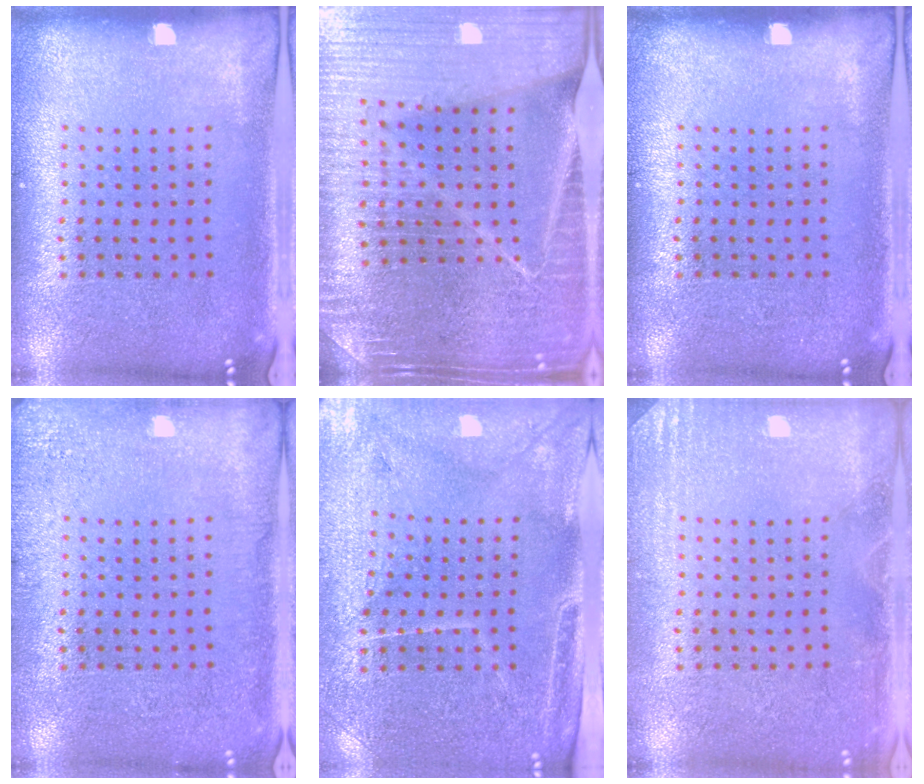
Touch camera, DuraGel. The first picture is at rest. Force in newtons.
{"total": 4.9, "press": 4.5, "slide": 1.8}
{"total": 0.0}
{"total": 2.3, "press": 2.2, "slide": 0.3}
{"total": 3.2, "press": 3.1, "slide": 0.9}
{"total": 2.2, "press": 2.1, "slide": 0.3}